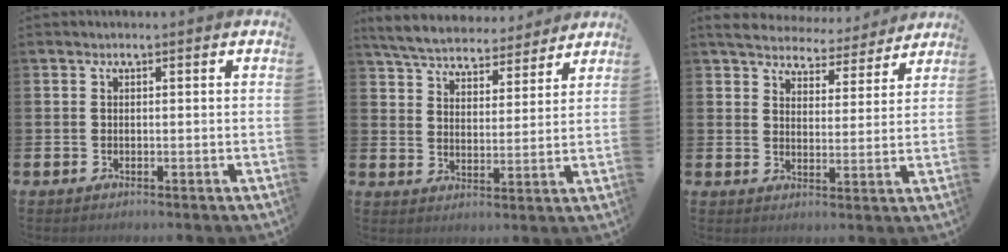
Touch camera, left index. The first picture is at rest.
{"total": 5.7, "force": [5.5, 1.2, 0.8], "torque": [-0.050, -0.035, 0.097]}
{"total": 5.9, "force": [5.7, 1.5, 0.7], "torque": [-0.030, -0.044, 0.098]}